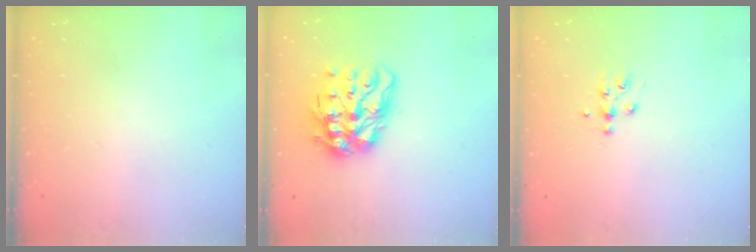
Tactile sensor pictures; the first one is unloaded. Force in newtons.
{"total": 14.5, "press": 14.4, "slide": 1.5}
{"total": 4.9, "press": 4.9, "slide": 0.7}